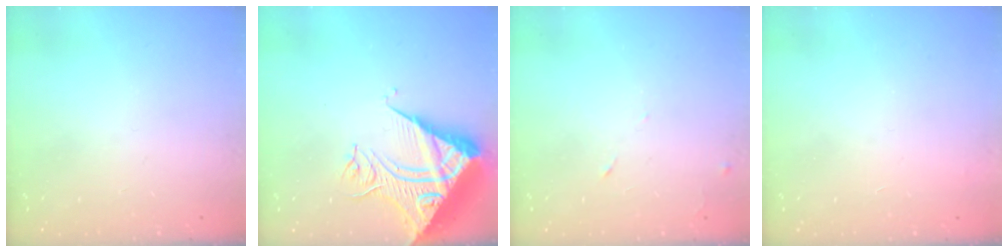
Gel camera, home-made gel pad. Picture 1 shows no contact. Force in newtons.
{"total": 12.0, "press": 11.9, "slide": 0.7}
{"total": 5.5, "press": 5.5, "slide": 0.8}
{"total": 3.4, "press": 3.4, "slide": 0.1}